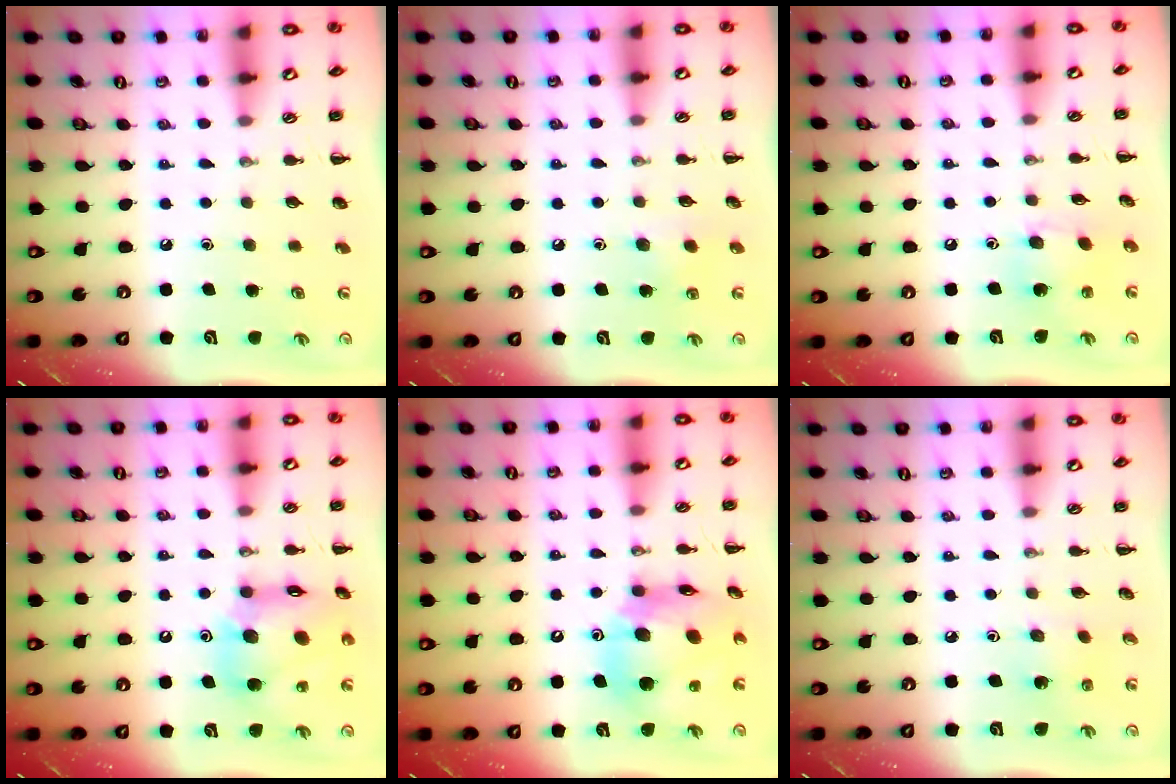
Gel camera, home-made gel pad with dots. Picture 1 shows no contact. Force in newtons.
{"total": 6.2, "press": 6.0, "slide": 1.5}
{"total": 6.9, "press": 6.9, "slide": 0.6}
{"total": 15.9, "press": 15.6, "slide": 3.1}
{"total": 15.4, "press": 14.7, "slide": 4.6}
{"total": 1.5, "press": 1.4, "slide": 0.4}